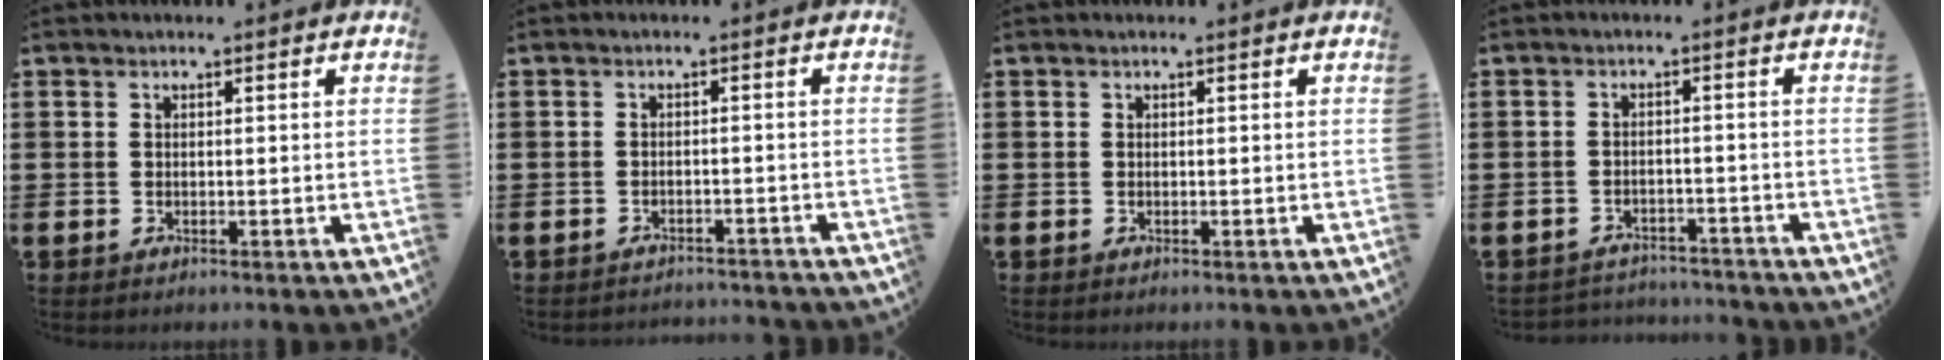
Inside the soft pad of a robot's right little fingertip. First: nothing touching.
{"total": 1.5, "force": [-1.5, 0.0, -0.1], "torque": [-0.002, 0.004, -0.032]}
{"total": 0.0}
{"total": 2.2, "force": [-2.2, 0.2, -0.3], "torque": [-0.004, 0.002, -0.050]}